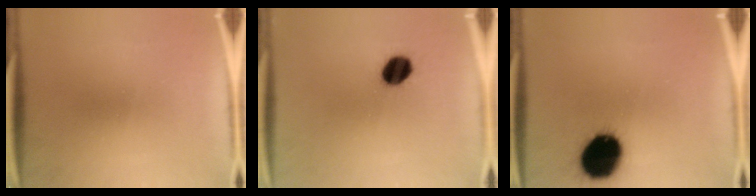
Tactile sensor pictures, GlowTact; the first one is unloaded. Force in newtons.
{"total": 7.5}
{"total": 18.2}